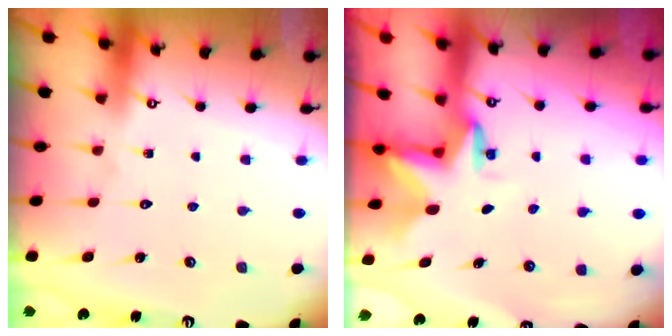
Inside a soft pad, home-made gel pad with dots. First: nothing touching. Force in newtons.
{"total": 2.9, "press": 2.9, "slide": 0.2}